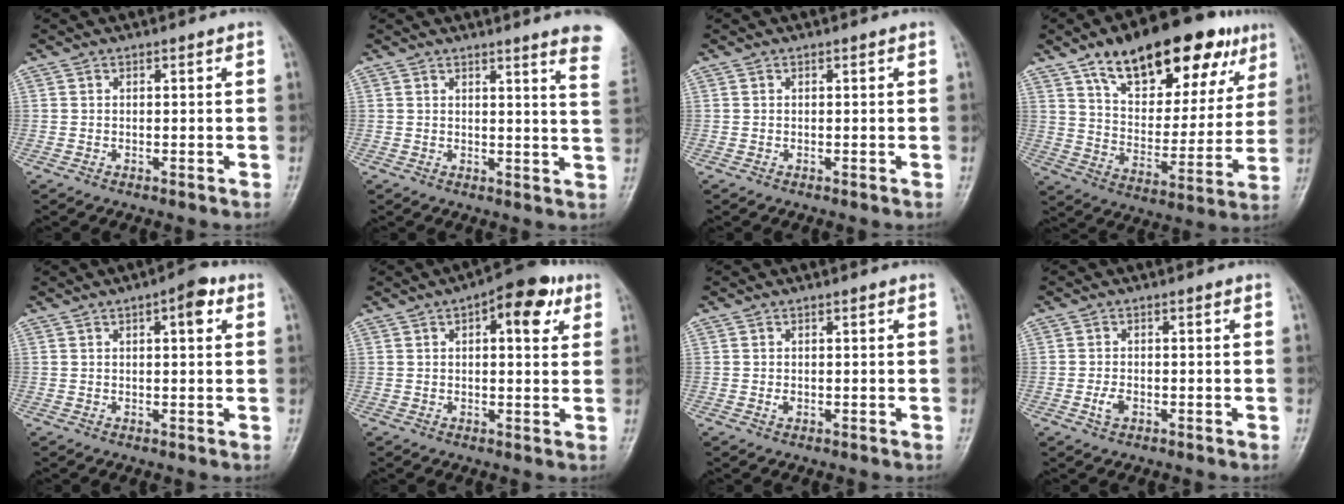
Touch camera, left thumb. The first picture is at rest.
{"total": 8.9, "force": [7.1, -0.2, 5.4], "torque": [-0.046, -0.048, 0.056]}
{"total": 0.0}
{"total": 25.6, "force": [15.0, 11.6, 17.2], "torque": [-0.210, -0.026, 0.236]}
{"total": 4.9, "force": [2.0, 1.7, 4.1], "torque": [-0.047, 0.003, 0.021]}
{"total": 9.9, "force": [4.3, 4.2, 7.9], "torque": [-0.082, 0.002, 0.052]}
{"total": 1.0, "force": [-0.1, 0.7, 0.7], "torque": [-0.009, 0.000, 0.000]}
{"total": 2.3, "force": [-0.8, 1.4, 1.6], "torque": [-0.031, 0.004, -0.016]}